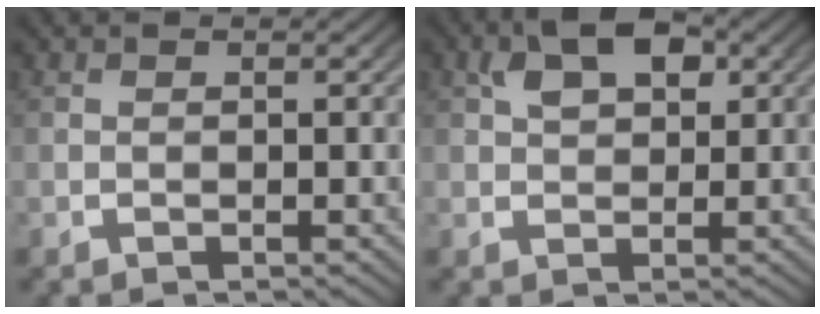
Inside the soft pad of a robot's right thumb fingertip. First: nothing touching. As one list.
[{"total": 4.3, "force": [2.0, 2.3, 2.9], "torque": [-0.038, 0.008, 0.035]}]